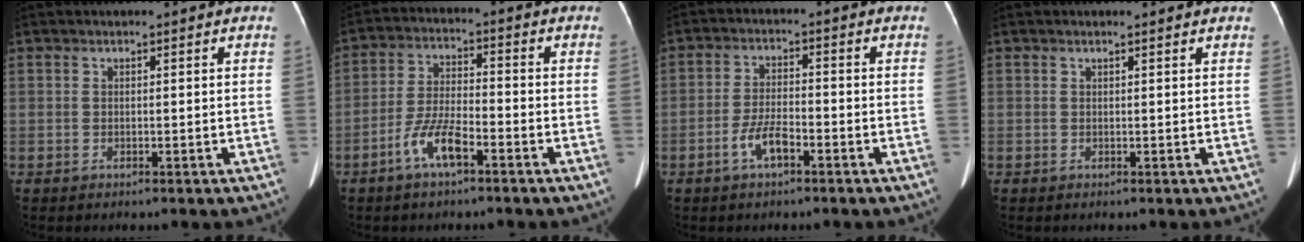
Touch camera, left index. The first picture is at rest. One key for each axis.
{"total": 6.6, "fx": -3.9, "fy": 1.4, "fz": 5.1, "tx": -0.111, "ty": 0.003, "tz": -0.076}
{"total": 4.5, "fx": -2.5, "fy": 1.2, "fz": 3.5, "tx": -0.074, "ty": 0.003, "tz": -0.050}
{"total": 0.7, "fx": 0.5, "fy": 0.4, "fz": 0.0, "tx": -0.008, "ty": 0.011, "tz": 0.006}